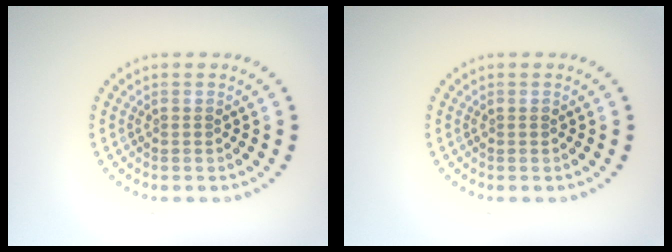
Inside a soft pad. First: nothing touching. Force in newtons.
{"total": 0.5, "press": 0.5, "slide": 0.1}